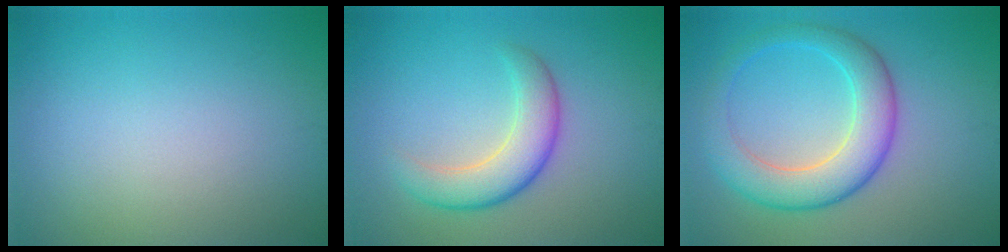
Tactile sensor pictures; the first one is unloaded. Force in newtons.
{"total": 4.4, "press": 4.3, "slide": 0.3}
{"total": 5.9, "press": 5.9, "slide": 0.2}